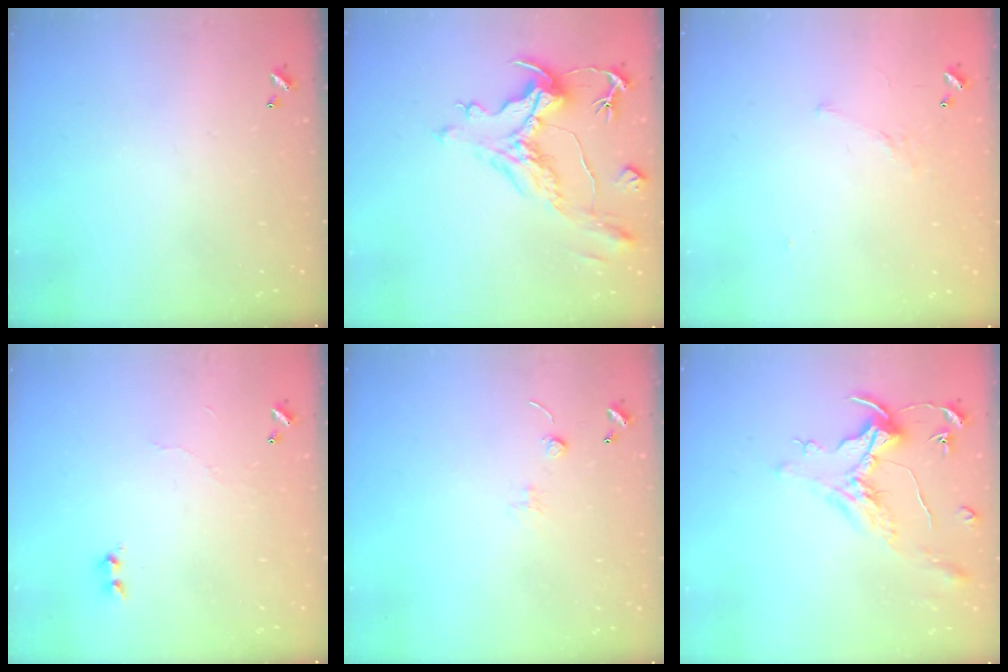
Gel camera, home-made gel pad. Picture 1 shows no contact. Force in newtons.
{"total": 1.9, "press": 0.8, "slide": 1.7}
{"total": 4.2, "press": 4.1, "slide": 0.9}
{"total": 4.9, "press": 4.8, "slide": 0.6}
{"total": 0.0}
{"total": 1.6, "press": 1.4, "slide": 0.7}